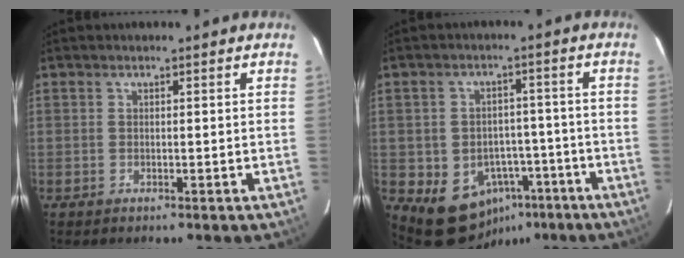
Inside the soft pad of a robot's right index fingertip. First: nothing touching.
{"total": 11.4, "force": [-5.1, 8.8, 5.1], "torque": [-0.075, 0.021, -0.059]}